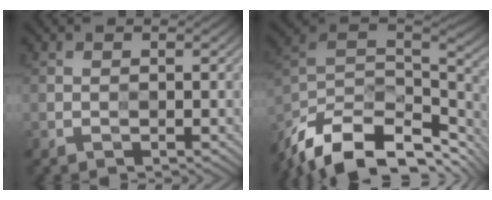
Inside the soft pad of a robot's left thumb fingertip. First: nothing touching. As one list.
[{"total": 16.3, "force": [-10.4, 7.6, 9.9], "torque": [-0.247, -0.034, -0.167]}]